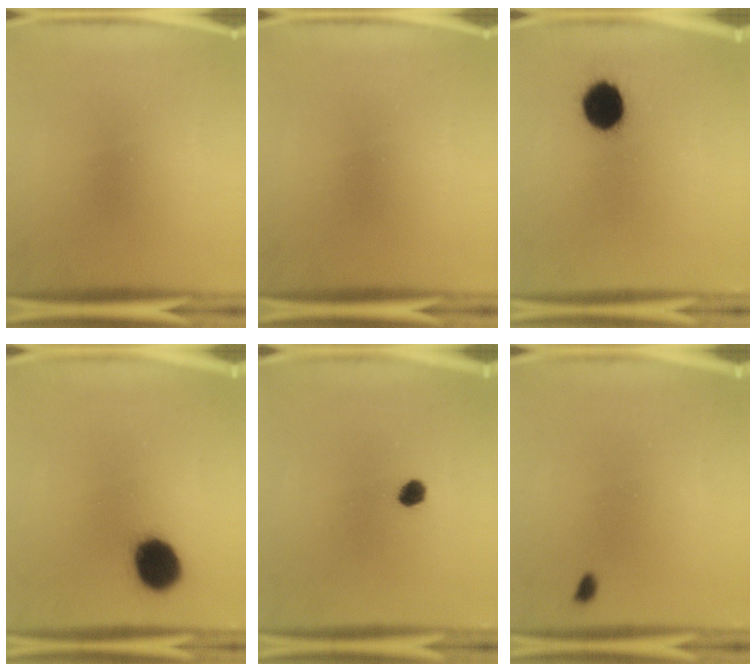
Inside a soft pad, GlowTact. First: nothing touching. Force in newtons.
{"total": 0.0}
{"total": 9.9}
{"total": 11.1}
{"total": 2.5}
{"total": 0.7}